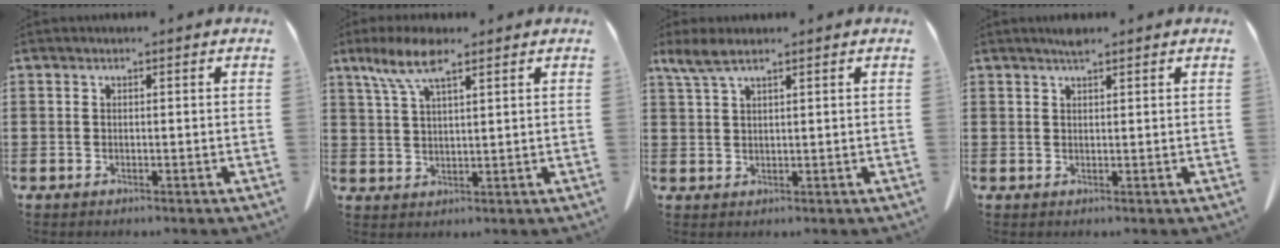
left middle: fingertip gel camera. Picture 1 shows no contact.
{"total": 7.0, "force": [4.2, 1.9, 5.2], "torque": [-0.112, 0.002, 0.074]}
{"total": 3.5, "force": [2.3, 0.8, 2.5], "torque": [-0.062, 0.000, 0.040]}
{"total": 1.8, "force": [1.5, 0.3, 1.0], "torque": [-0.022, 0.000, 0.027]}